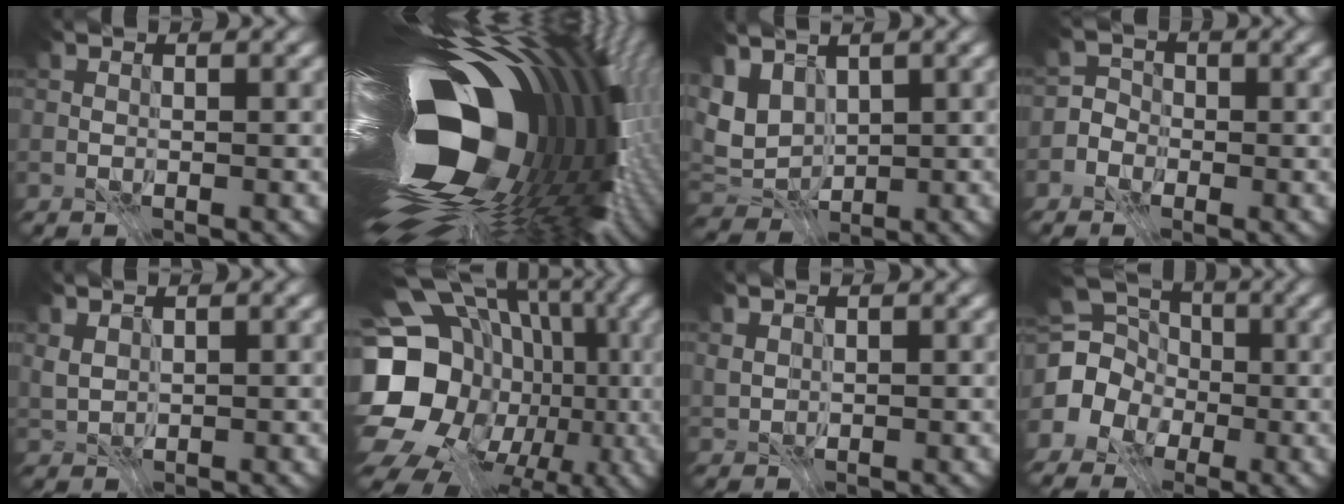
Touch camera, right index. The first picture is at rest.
{"total": 21.3, "force": [-2.5, 10.6, 18.3], "torque": [-0.321, -0.043, -0.057]}
{"total": 5.3, "force": [1.7, 3.5, 3.5], "torque": [-0.072, 0.003, 0.028]}
{"total": 3.7, "force": [-2.0, 3.2, 0.3], "torque": [0.023, 0.014, -0.060]}
{"total": 1.5, "force": [0.8, 0.9, 0.8], "torque": [-0.023, -0.004, 0.019]}
{"total": 22.1, "force": [-3.6, 19.2, 10.2], "torque": [-0.205, 0.001, -0.090]}
{"total": 1.2, "force": [0.8, 0.8, 0.5], "torque": [-0.017, -0.002, 0.018]}
{"total": 8.0, "force": [-1.4, 7.2, 3.2], "torque": [-0.071, 0.002, -0.063]}